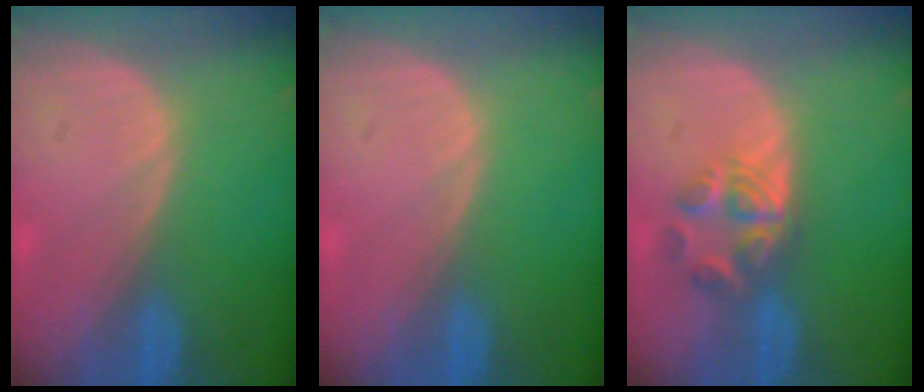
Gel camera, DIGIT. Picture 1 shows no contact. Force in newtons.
{"total": 0.0}
{"total": 5.7, "press": 4.7, "slide": 3.1}